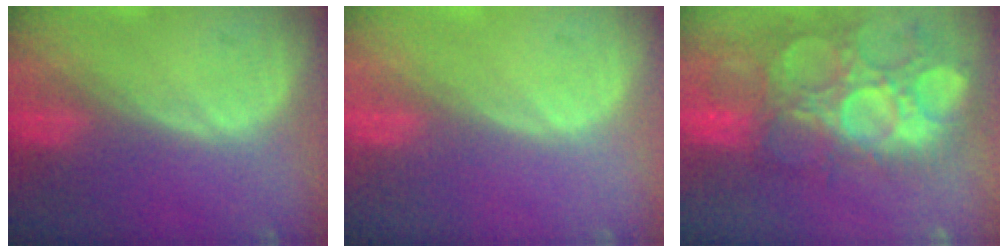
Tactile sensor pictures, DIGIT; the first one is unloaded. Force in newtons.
{"total": 0.0}
{"total": 12.4, "press": 11.6, "slide": 4.3}